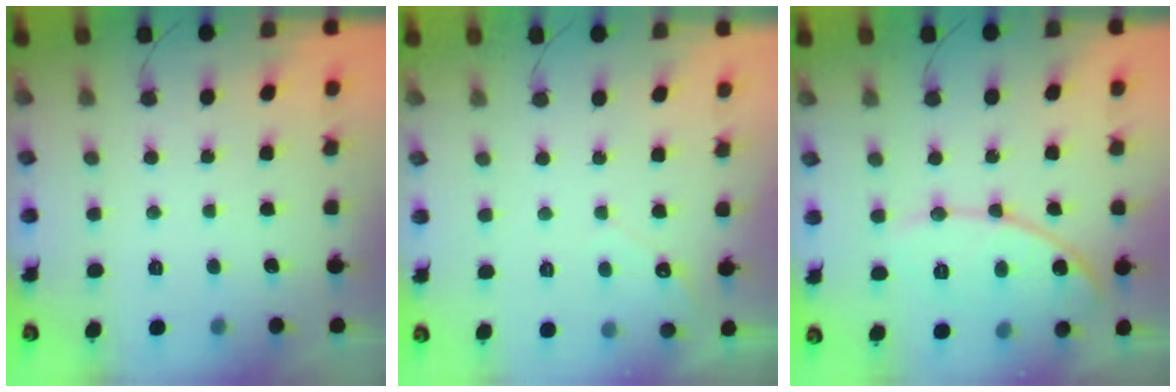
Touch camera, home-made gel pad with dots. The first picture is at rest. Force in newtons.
{"total": 2.9, "press": 2.9, "slide": 0.1}
{"total": 11.4, "press": 11.3, "slide": 0.9}